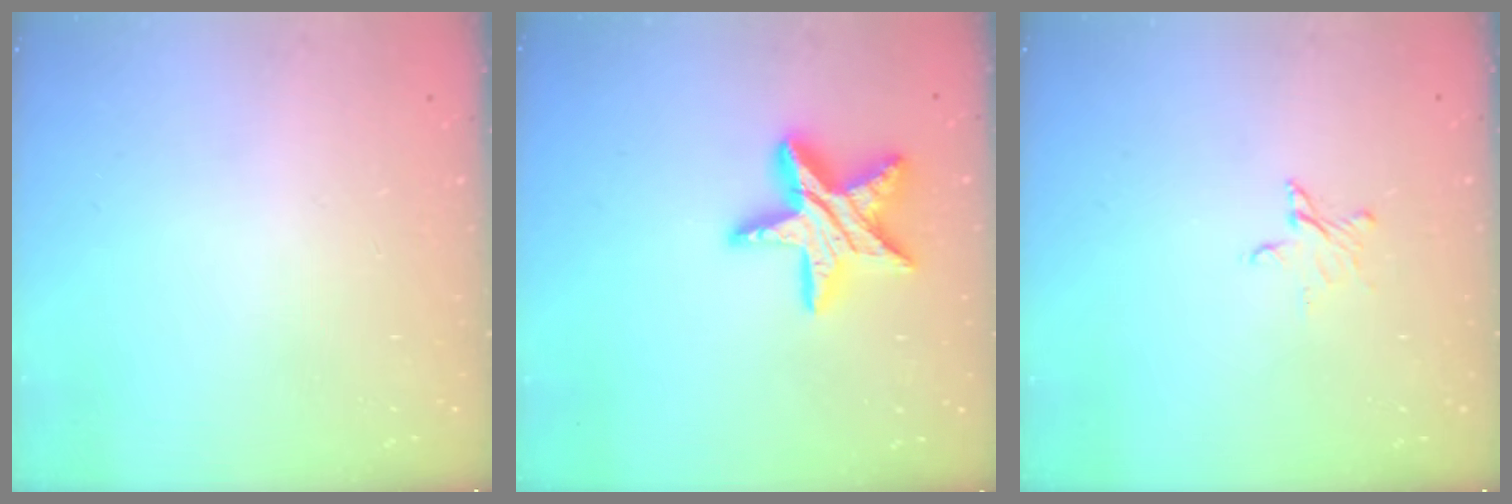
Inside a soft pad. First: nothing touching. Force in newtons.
{"total": 17.0, "press": 17.0, "slide": 1.3}
{"total": 3.4, "press": 3.4, "slide": 0.3}